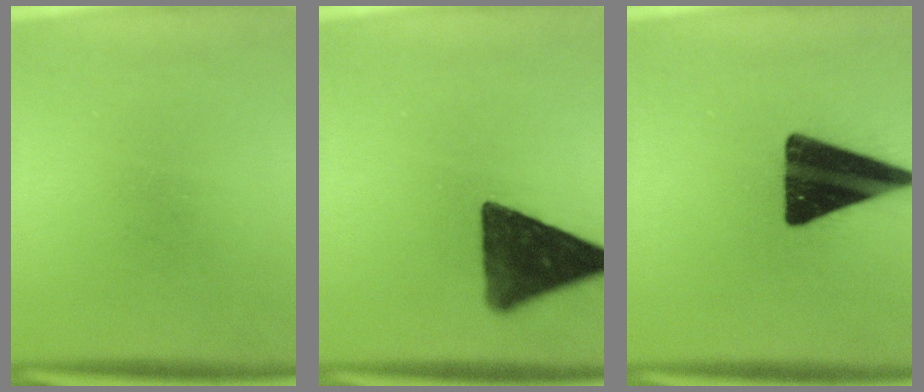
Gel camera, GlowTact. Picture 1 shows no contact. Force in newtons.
{"total": 13.9}
{"total": 18.0}